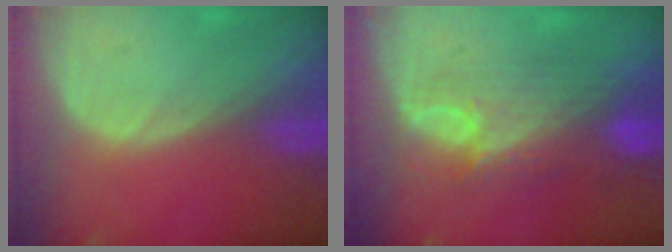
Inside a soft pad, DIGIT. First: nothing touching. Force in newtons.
{"total": 8.3, "press": 7.9, "slide": 2.3}